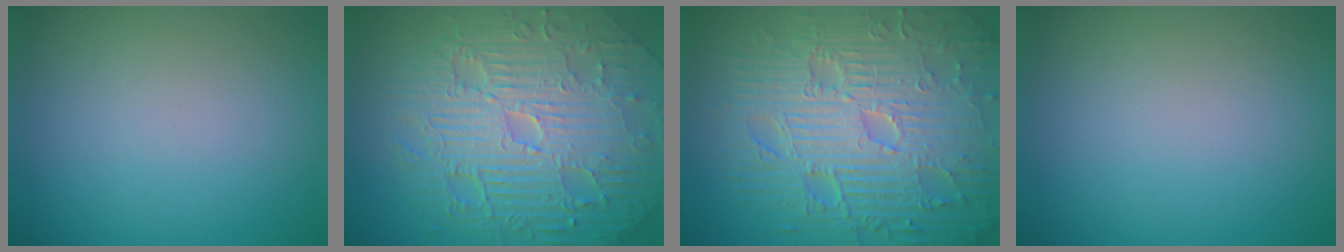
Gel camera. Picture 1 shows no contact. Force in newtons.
{"total": 11.6, "press": 7.5, "slide": 8.9}
{"total": 12.2, "press": 7.9, "slide": 9.3}
{"total": 0.0}